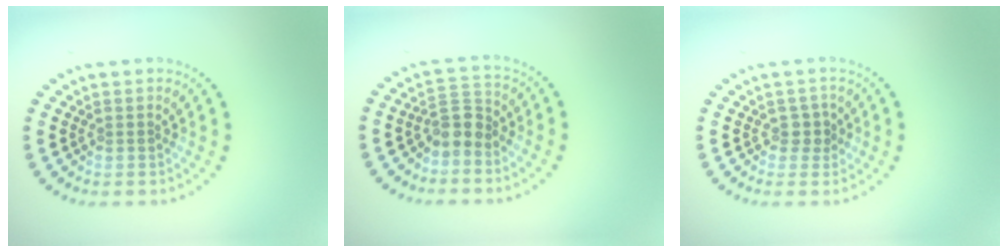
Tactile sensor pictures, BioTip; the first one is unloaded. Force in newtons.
{"total": 2.7, "press": 2.2, "slide": 1.5}
{"total": 1.4, "press": 1.2, "slide": 0.9}